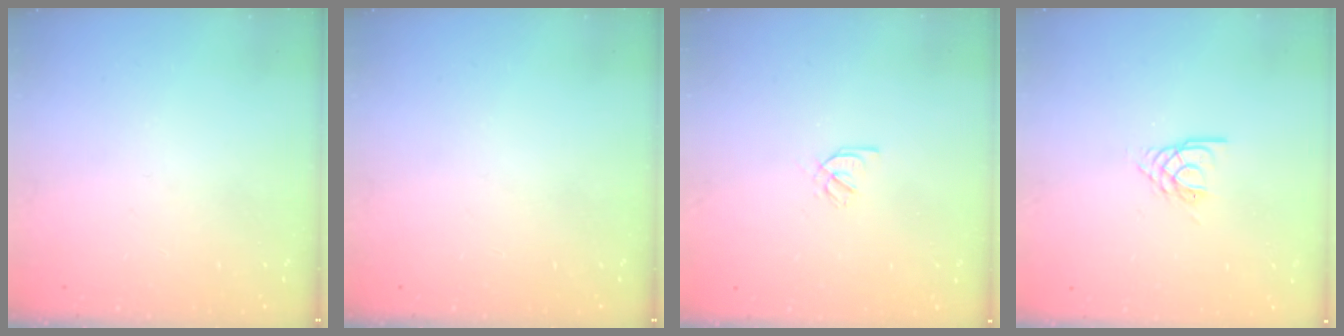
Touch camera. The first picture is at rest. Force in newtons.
{"total": 0.0}
{"total": 2.2, "press": 2.1, "slide": 0.6}
{"total": 2.5, "press": 2.4, "slide": 0.4}